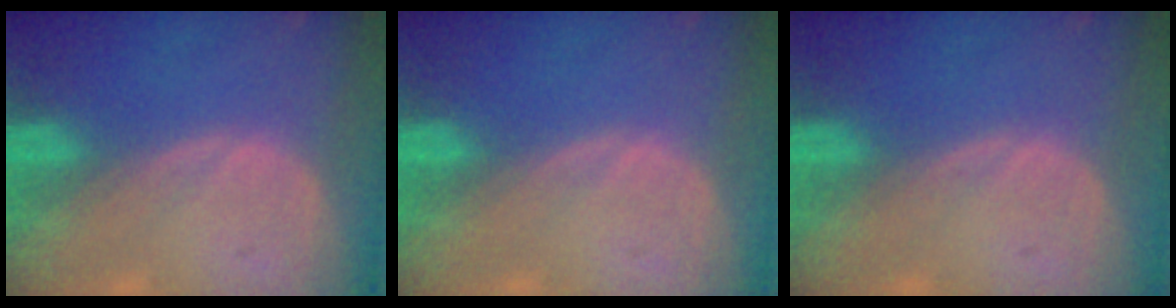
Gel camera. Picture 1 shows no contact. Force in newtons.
{"total": 0.0}
{"total": 0.0}